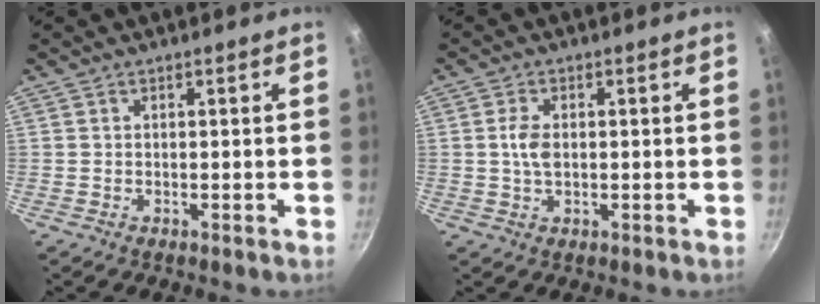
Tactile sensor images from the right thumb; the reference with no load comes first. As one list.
[{"total": 3.7, "force": [0.2, 2.2, 3.0], "torque": [-0.060, 0.001, 0.004]}]